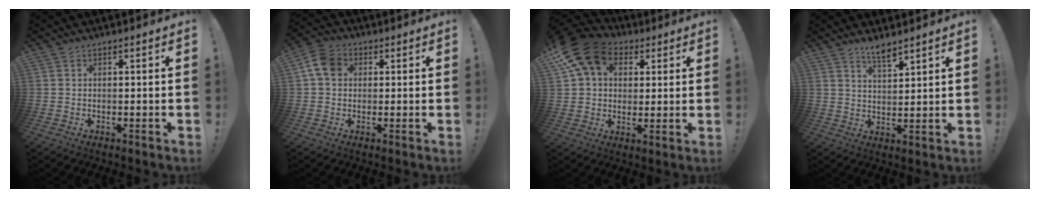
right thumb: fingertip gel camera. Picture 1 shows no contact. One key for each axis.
{"total": 7.6, "fx": 1.7, "fy": 5.8, "fz": 4.6, "tx": -0.084, "ty": 0.010, "tz": 0.037}
{"total": 16.1, "fx": 6.8, "fy": 11.8, "fz": 8.7, "tx": -0.154, "ty": -0.019, "tz": 0.132}
{"total": 5.6, "fx": 4.8, "fy": 1.3, "fz": 2.5, "tx": -0.038, "ty": -0.033, "tz": 0.083}